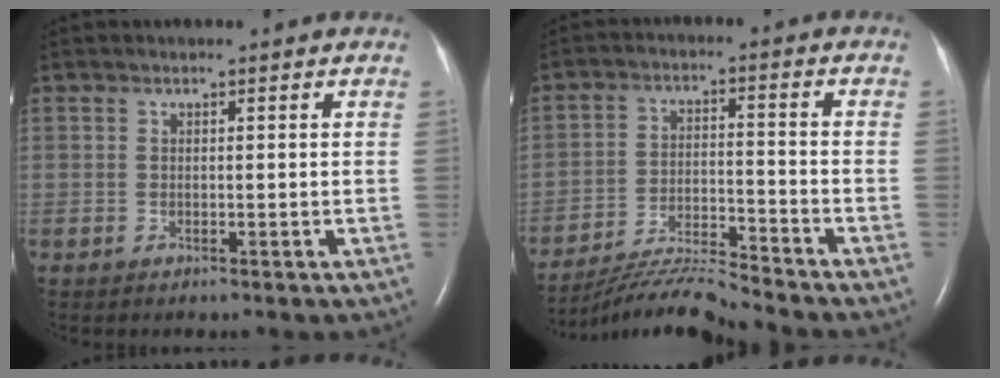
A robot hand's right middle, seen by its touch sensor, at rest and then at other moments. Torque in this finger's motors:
{"motor_torque": [0.94, -1.05, 0.07, 0.07]}